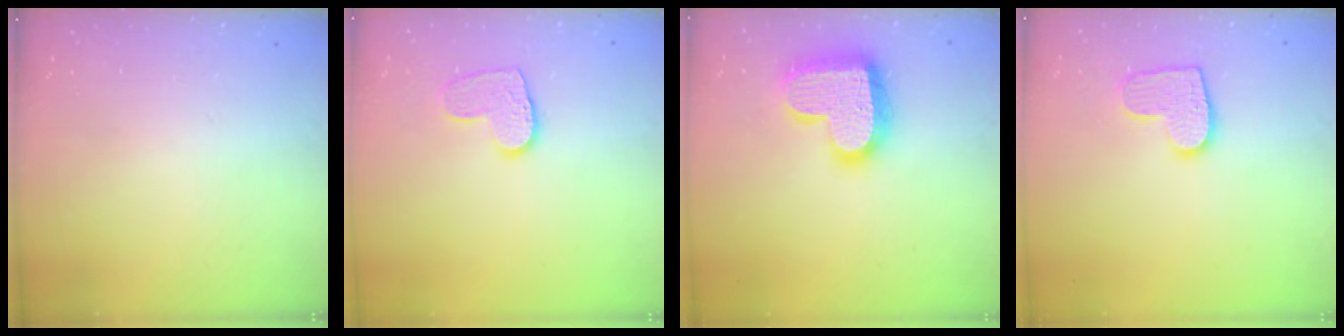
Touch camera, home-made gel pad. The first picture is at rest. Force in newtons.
{"total": 9.1, "press": 9.1, "slide": 0.2}
{"total": 19.5, "press": 19.5, "slide": 1.4}
{"total": 10.8, "press": 10.8, "slide": 0.7}